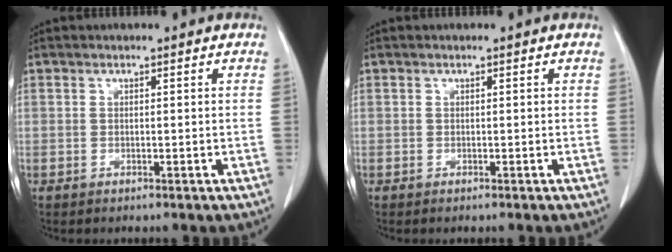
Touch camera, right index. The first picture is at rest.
{"total": 0.0}